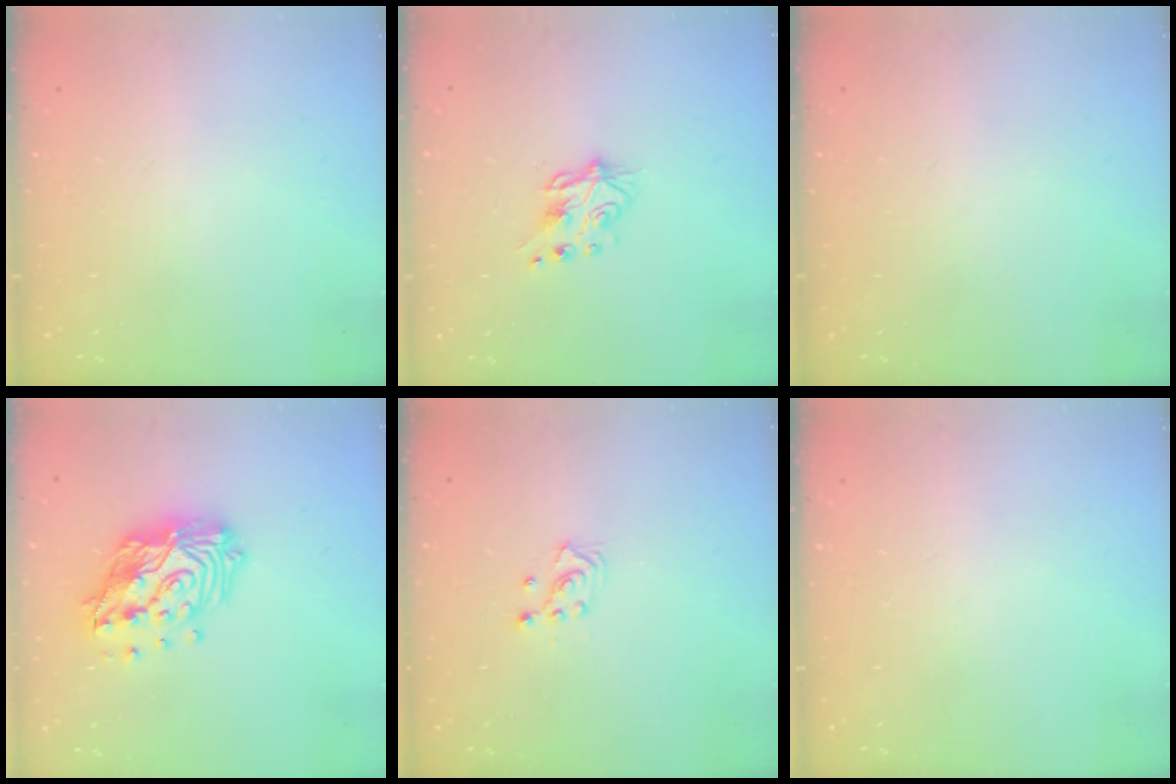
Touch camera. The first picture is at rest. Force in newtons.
{"total": 6.5, "press": 6.5, "slide": 0.6}
{"total": 0.0}
{"total": 18.6, "press": 18.6, "slide": 1.4}
{"total": 2.5, "press": 2.3, "slide": 1.0}
{"total": 0.0}